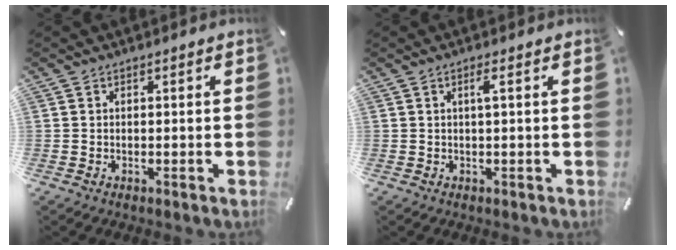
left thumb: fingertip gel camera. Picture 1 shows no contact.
{"total": 1.9, "force": [0.4, 0.1, 1.8], "torque": [-0.036, 0.001, 0.005]}